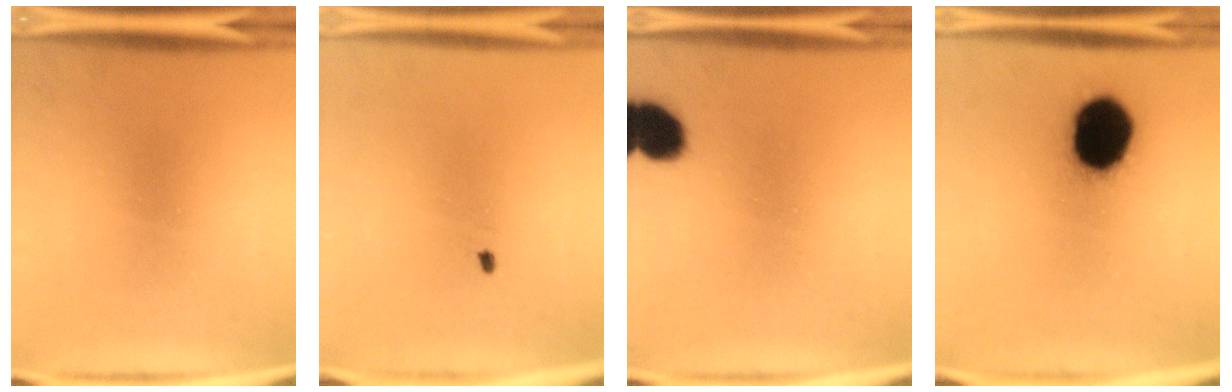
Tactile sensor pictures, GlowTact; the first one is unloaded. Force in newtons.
{"total": 0.5}
{"total": 7.7}
{"total": 19.5}